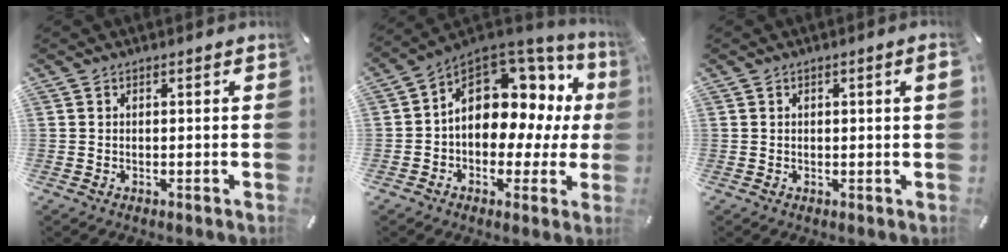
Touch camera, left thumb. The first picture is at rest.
{"total": 13.1, "force": [3.9, 9.3, 8.3], "torque": [-0.127, -0.032, 0.071]}
{"total": 1.8, "force": [0.4, 0.3, 1.7], "torque": [-0.030, 0.001, 0.005]}